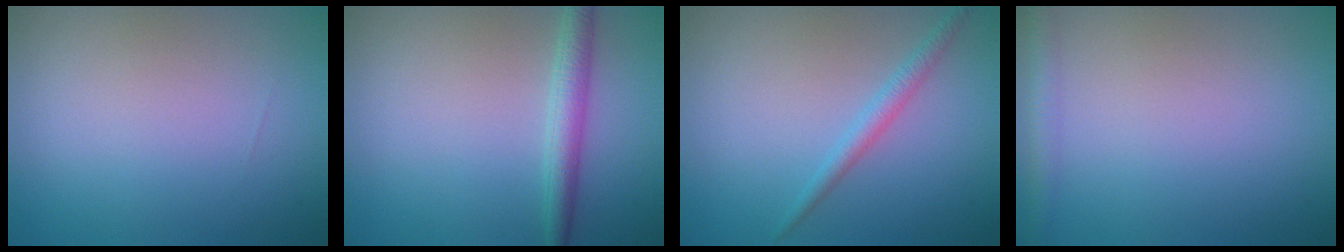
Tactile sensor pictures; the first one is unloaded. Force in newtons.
{"total": 2.6, "press": 2.6, "slide": 0.0}
{"total": 1.6, "press": 1.6, "slide": 0.1}
{"total": 2.1, "press": 2.1, "slide": 0.1}